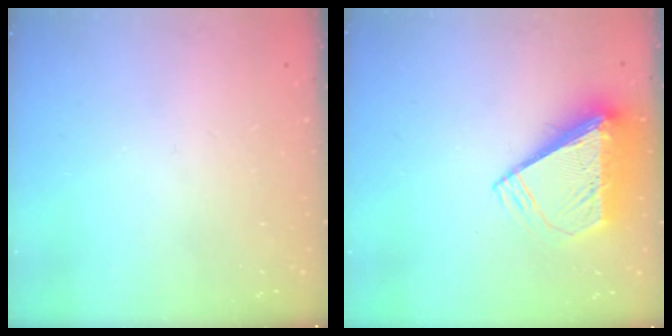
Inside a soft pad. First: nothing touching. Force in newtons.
{"total": 9.7, "press": 9.6, "slide": 1.4}